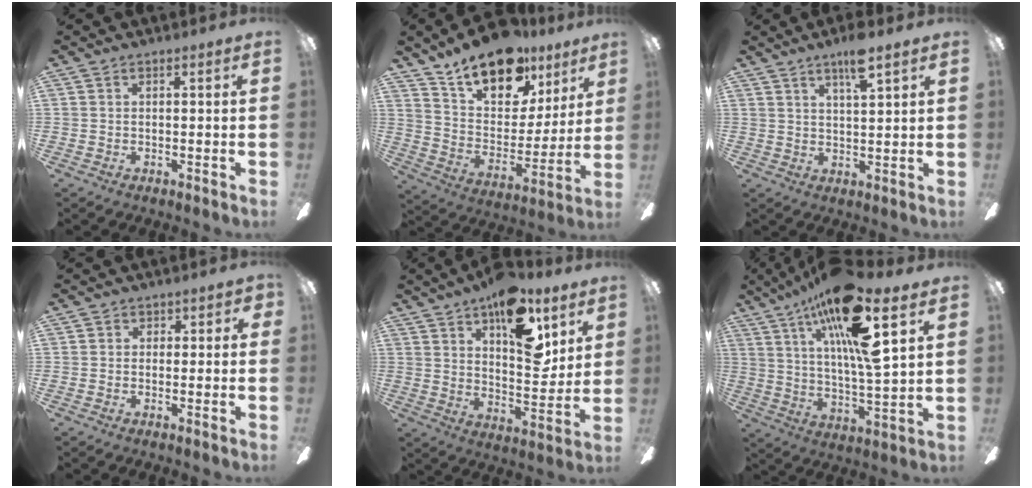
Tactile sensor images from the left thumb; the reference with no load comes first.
{"total": 18.4, "force": [13.6, 9.0, 8.4], "torque": [-0.138, -0.089, 0.243]}
{"total": 7.1, "force": [4.9, 1.0, 5.0], "torque": [-0.084, -0.020, 0.079]}
{"total": 2.1, "force": [-1.0, 1.7, 0.7], "torque": [-0.003, 0.007, -0.022]}
{"total": 18.8, "force": [10.3, 8.8, 13.1], "torque": [-0.170, -0.053, 0.168]}
{"total": 20.5, "force": [11.1, 4.4, 16.7], "torque": [-0.288, -0.039, 0.170]}